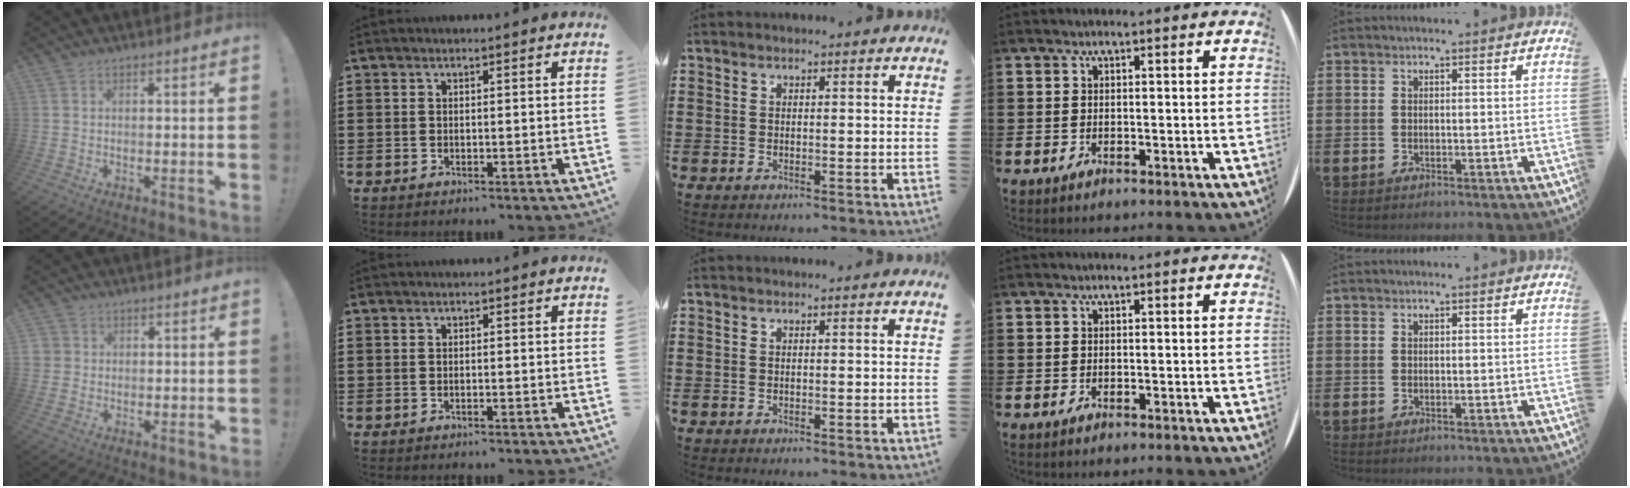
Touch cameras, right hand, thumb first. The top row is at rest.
{"thumb": {"total": 2.7, "force": [0.8, 2.5, 0.2], "torque": [-0.007, 0.001, 0.016]}}